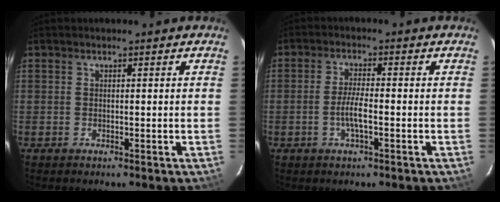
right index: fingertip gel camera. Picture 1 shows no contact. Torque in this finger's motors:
{"motor_torque": [0.67, -0.47, 0.35, 0.10]}